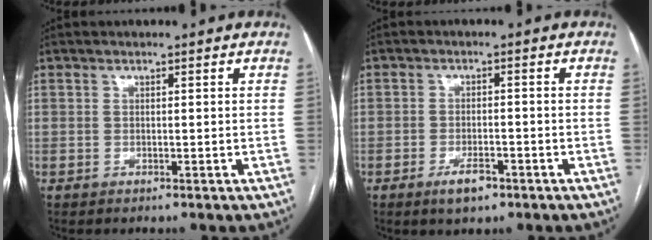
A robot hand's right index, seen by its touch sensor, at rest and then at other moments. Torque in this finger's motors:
{"motor_torque": [0.19, 0.15, 0.02, 0.00]}